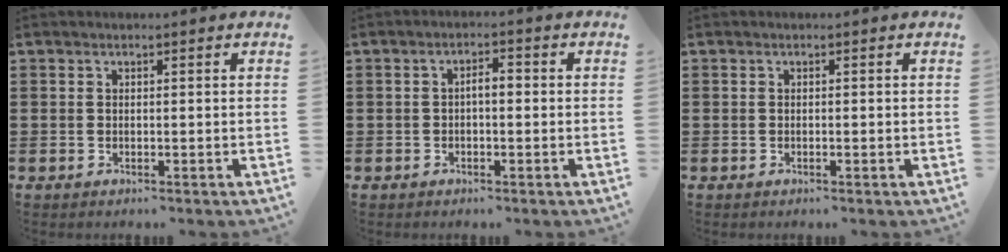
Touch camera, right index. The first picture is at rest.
{"total": 2.1, "force": [-0.4, 0.7, 1.9], "torque": [-0.036, 0.004, -0.010]}
{"total": 0.0}